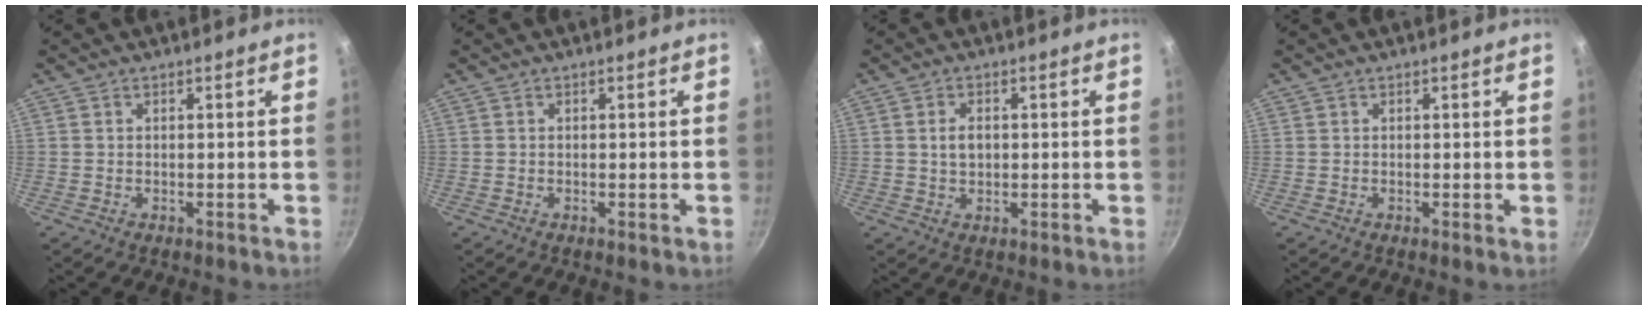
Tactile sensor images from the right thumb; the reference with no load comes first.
{"total": 0.0}
{"total": 3.1, "force": [0.3, 2.1, 2.3], "torque": [-0.028, 0.005, 0.004]}
{"total": 0.0}